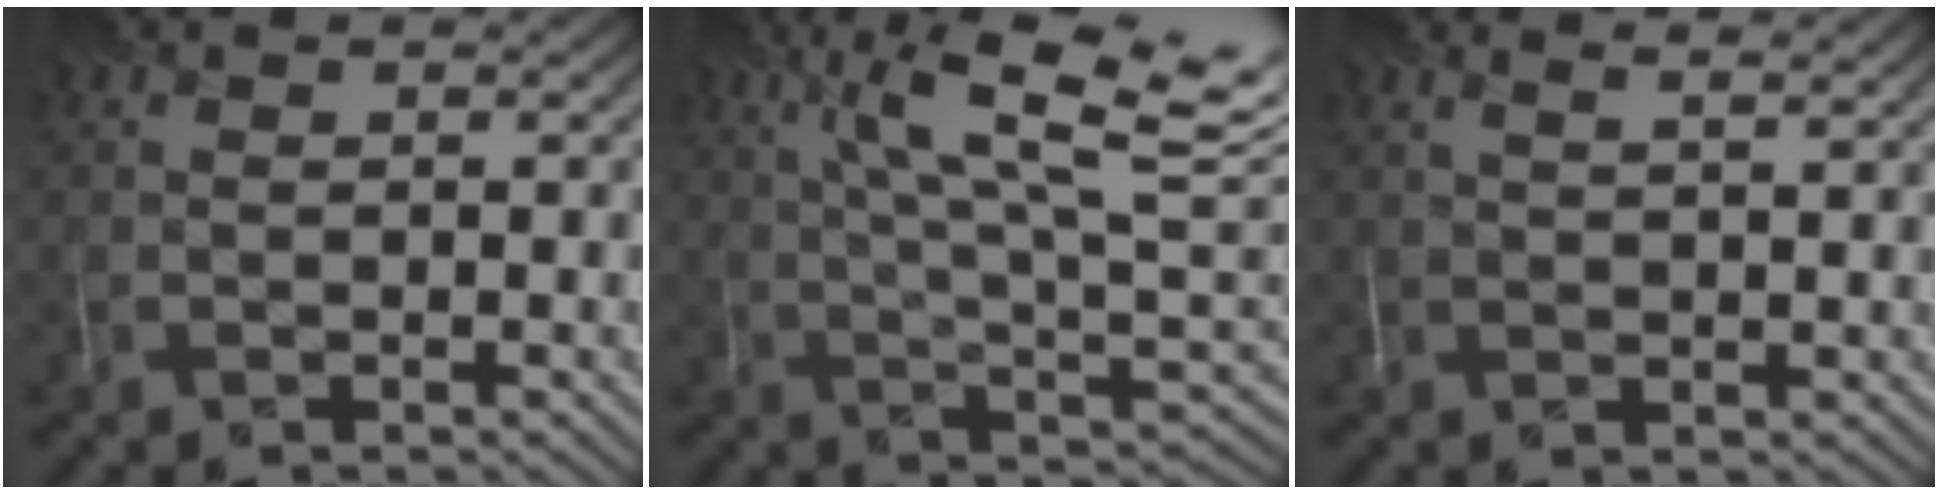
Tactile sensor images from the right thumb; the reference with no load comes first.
{"total": 16.1, "force": [6.6, 4.7, 14.0], "torque": [-0.236, 0.006, 0.122]}
{"total": 4.6, "force": [3.1, 1.3, 3.1], "torque": [-0.028, 0.020, 0.026]}